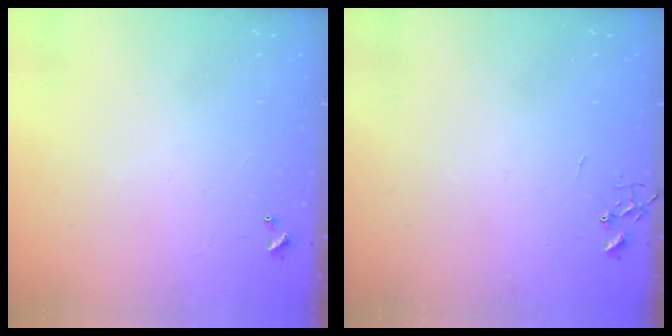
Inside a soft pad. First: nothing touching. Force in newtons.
{"total": 0.0}